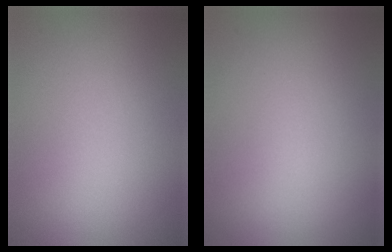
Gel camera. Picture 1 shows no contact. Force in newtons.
{"total": 0.0}